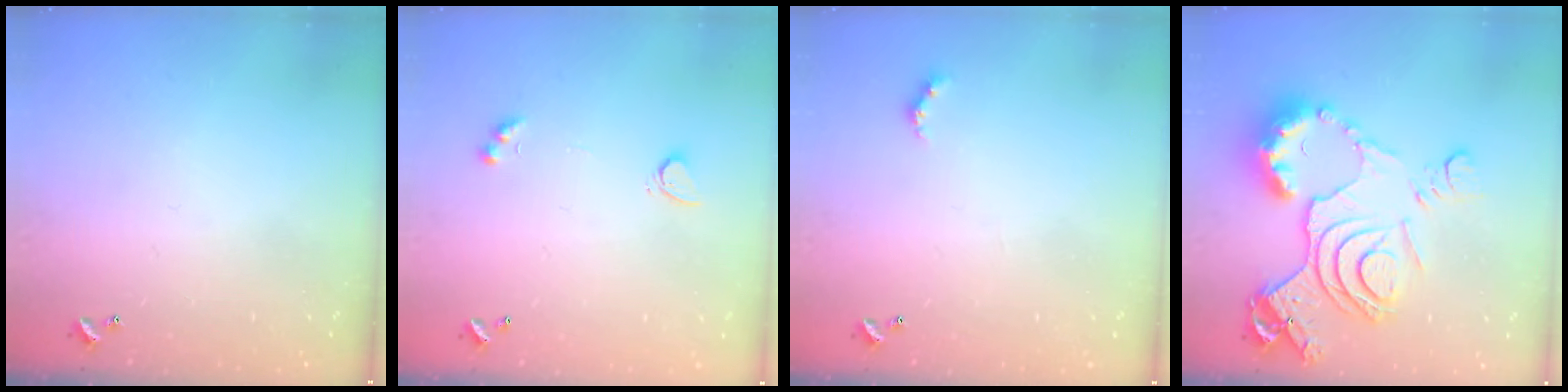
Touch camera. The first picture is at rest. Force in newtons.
{"total": 2.9, "press": 2.6, "slide": 1.3}
{"total": 3.4, "press": 3.3, "slide": 0.6}
{"total": 20.1, "press": 20.0, "slide": 2.4}